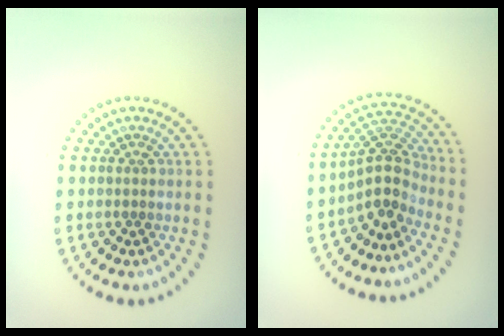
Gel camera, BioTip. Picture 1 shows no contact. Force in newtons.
{"total": 3.7, "press": 2.8, "slide": 2.5}